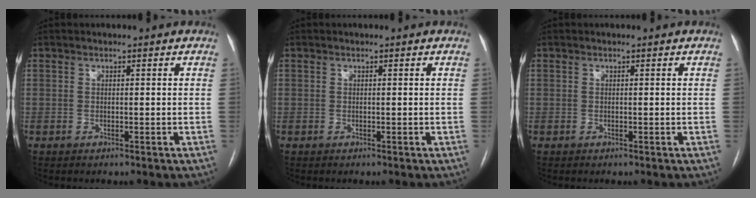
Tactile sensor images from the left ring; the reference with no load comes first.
{"total": 0.0}
{"total": 0.0}